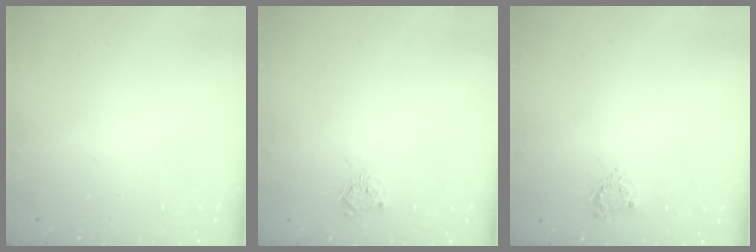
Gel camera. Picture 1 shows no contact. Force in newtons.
{"total": 3.5, "press": 3.5, "slide": 0.4}
{"total": 4.5, "press": 4.5, "slide": 0.5}